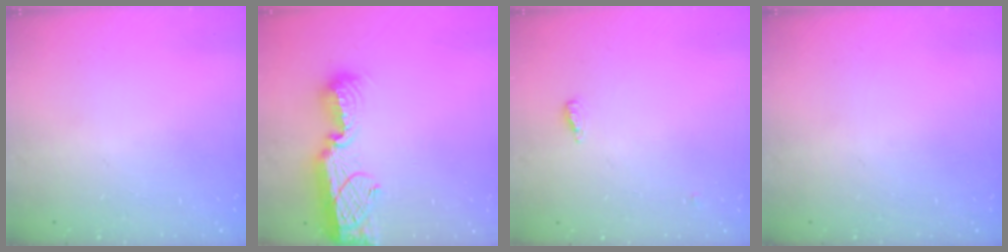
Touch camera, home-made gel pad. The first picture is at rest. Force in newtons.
{"total": 13.4, "press": 13.3, "slide": 0.6}
{"total": 4.7, "press": 4.6, "slide": 1.2}
{"total": 0.0}